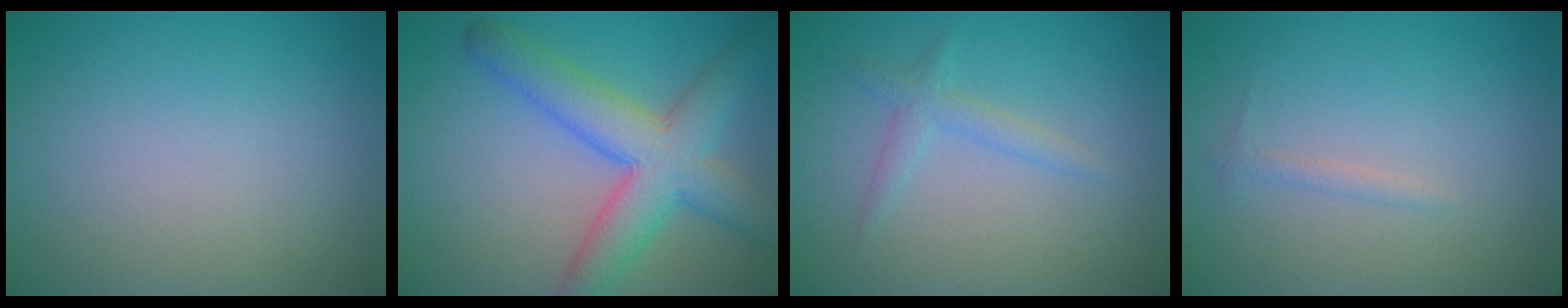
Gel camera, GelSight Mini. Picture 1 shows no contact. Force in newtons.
{"total": 7.0, "press": 7.0, "slide": 0.2}
{"total": 1.6, "press": 1.6, "slide": 0.1}
{"total": 0.8, "press": 0.8, "slide": 0.0}